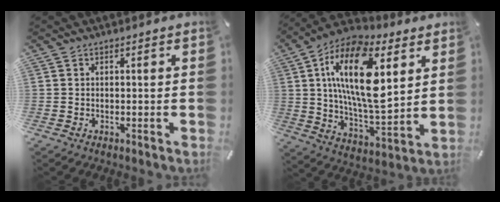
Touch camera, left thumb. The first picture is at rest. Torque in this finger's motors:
{"motor_torque": [2.51, 2.50, 1.92, -0.85, 0.38]}